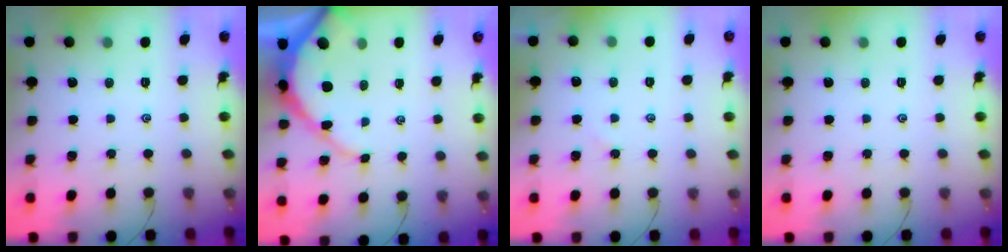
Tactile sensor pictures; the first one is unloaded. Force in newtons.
{"total": 8.8, "press": 8.7, "slide": 0.9}
{"total": 2.7, "press": 2.7, "slide": 0.4}
{"total": 0.0}